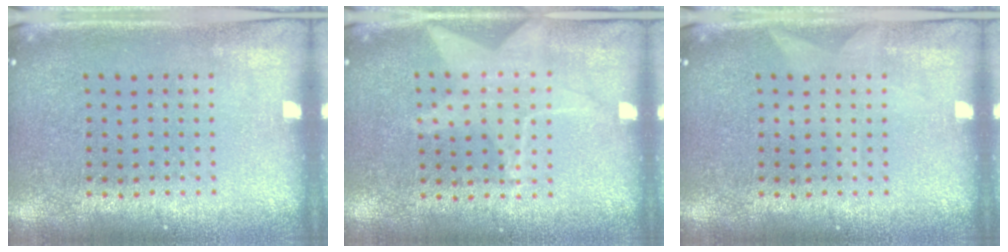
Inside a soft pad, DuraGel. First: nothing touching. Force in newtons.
{"total": 1.3, "press": 1.2, "slide": 0.3}
{"total": 0.6, "press": 0.6, "slide": 0.1}